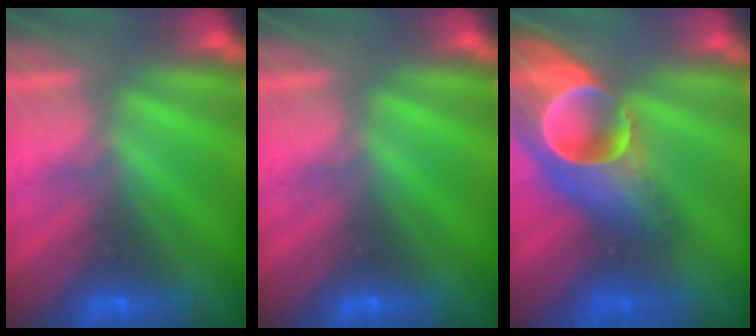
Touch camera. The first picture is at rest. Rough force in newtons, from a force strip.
{"total": 0.0}
{"total": 8.5}